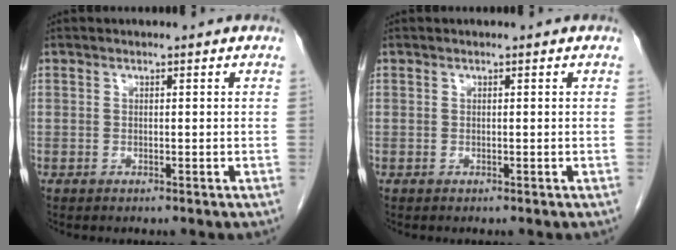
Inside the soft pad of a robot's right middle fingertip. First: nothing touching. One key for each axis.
{"total": 0.0}